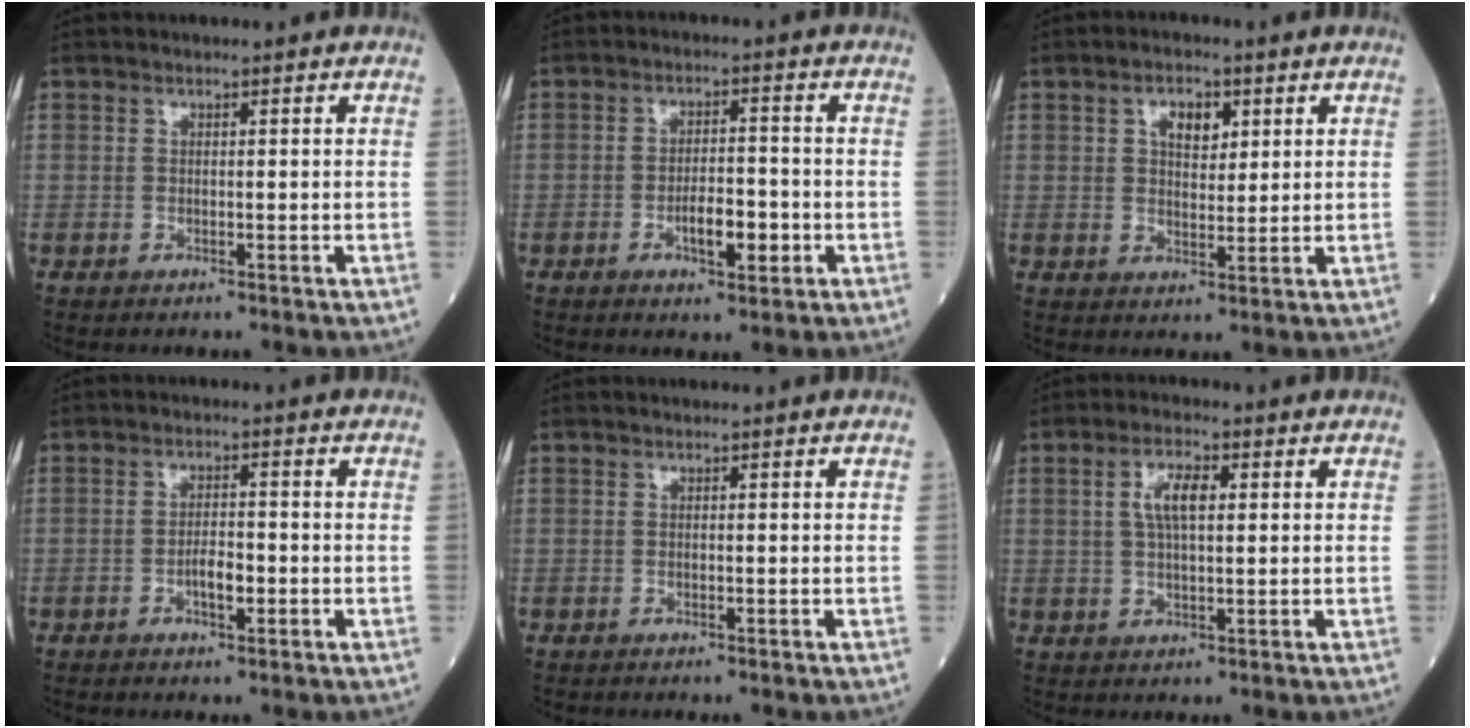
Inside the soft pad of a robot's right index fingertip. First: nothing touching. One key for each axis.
{"total": 5.3, "fx": -1.8, "fy": 1.8, "fz": 4.6, "tx": -0.074, "ty": 0.001, "tz": -0.026}
{"total": 4.5, "fx": 1.9, "fy": 2.5, "fz": 3.3, "tx": -0.054, "ty": 0.008, "tz": 0.031}
{"total": 3.2, "fx": -1.0, "fy": 1.0, "fz": 2.8, "tx": -0.047, "ty": 0.004, "tz": -0.017}
{"total": 0.0}
{"total": 5.1, "fx": 1.3, "fy": 1.7, "fz": 4.7, "tx": -0.093, "ty": 0.011, "tz": 0.026}